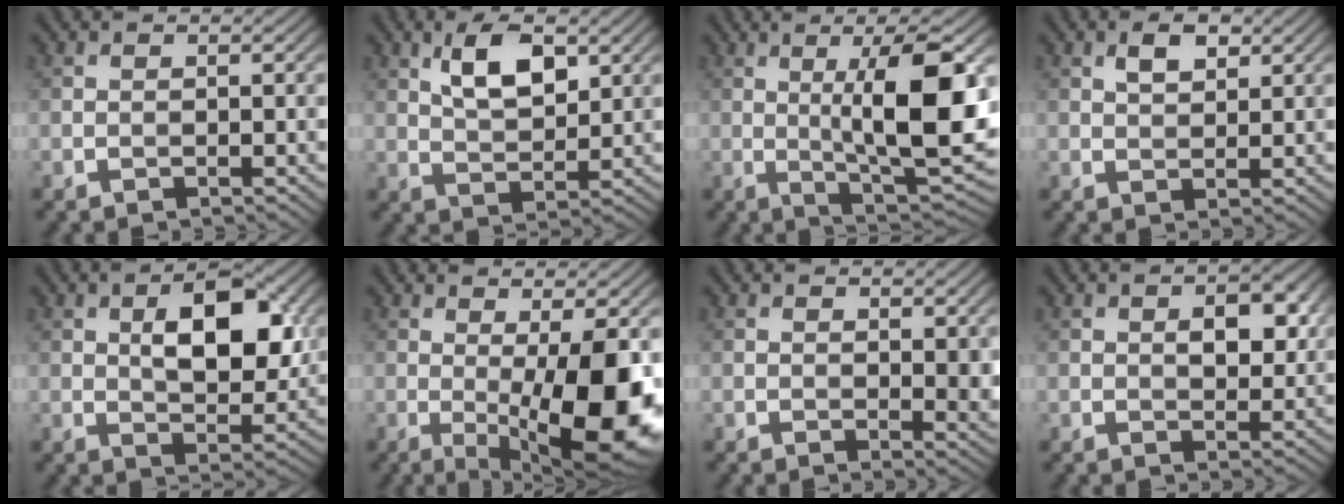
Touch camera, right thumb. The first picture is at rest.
{"total": 6.2, "force": [2.8, 2.8, 4.8], "torque": [-0.096, -0.003, 0.052]}
{"total": 13.3, "force": [1.8, 3.1, 12.8], "torque": [-0.182, 0.005, 0.039]}
{"total": 2.9, "force": [1.4, 1.5, 2.0], "torque": [-0.037, 0.001, 0.026]}
{"total": 9.3, "force": [2.1, 4.6, 7.8], "torque": [-0.123, 0.004, 0.032]}
{"total": 13.0, "force": [-1.6, 3.5, 12.4], "torque": [-0.166, 0.001, -0.017]}
{"total": 2.6, "force": [0.8, 1.0, 2.3], "torque": [-0.033, -0.006, 0.016]}
{"total": 4.7, "force": [0.9, 2.6, 3.8], "torque": [-0.052, -0.001, 0.015]}